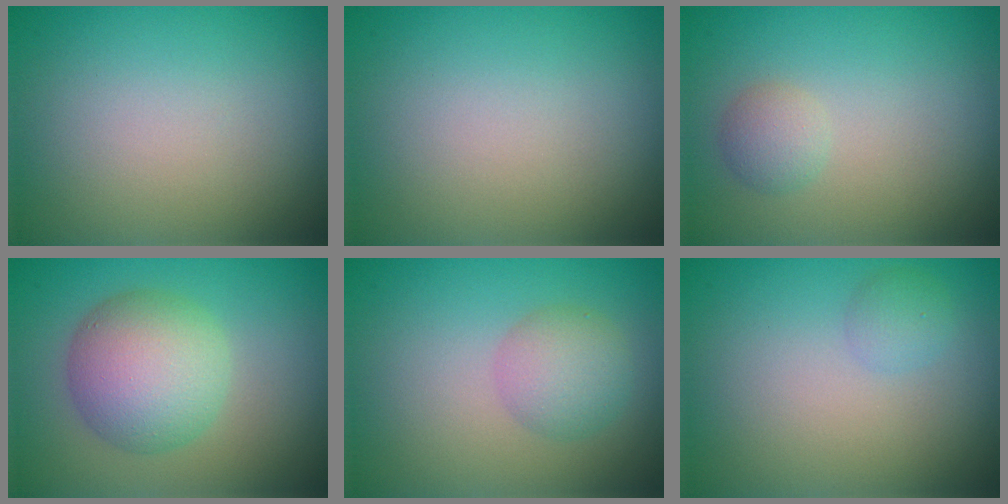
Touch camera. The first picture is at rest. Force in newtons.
{"total": 0.0}
{"total": 1.5, "press": 1.5, "slide": 0.0}
{"total": 6.3, "press": 6.3, "slide": 0.1}
{"total": 2.9, "press": 2.9, "slide": 0.1}
{"total": 1.2, "press": 1.2, "slide": 0.1}